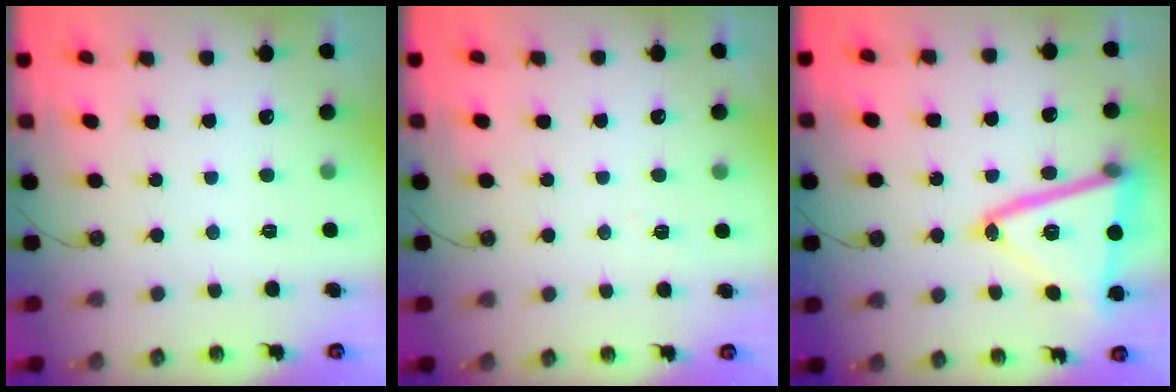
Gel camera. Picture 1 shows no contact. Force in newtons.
{"total": 4.5, "press": 3.2, "slide": 3.2}
{"total": 21.1, "press": 20.9, "slide": 2.7}